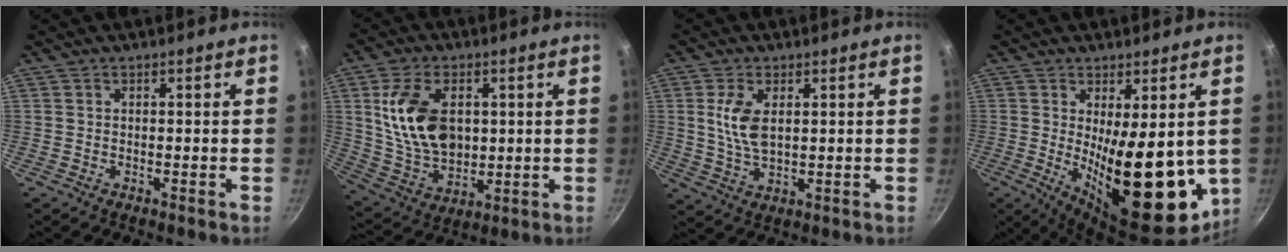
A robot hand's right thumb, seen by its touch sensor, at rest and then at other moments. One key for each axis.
{"total": 15.7, "fx": 2.8, "fy": 10.2, "fz": 11.6, "tx": -0.191, "ty": -0.018, "tz": 0.065}
{"total": 7.0, "fx": 1.6, "fy": 3.7, "fz": 5.8, "tx": -0.113, "ty": -0.010, "tz": 0.034}
{"total": 19.8, "fx": -0.7, "fy": 8.0, "fz": 18.1, "tx": -0.229, "ty": -0.040, "tz": 0.009}